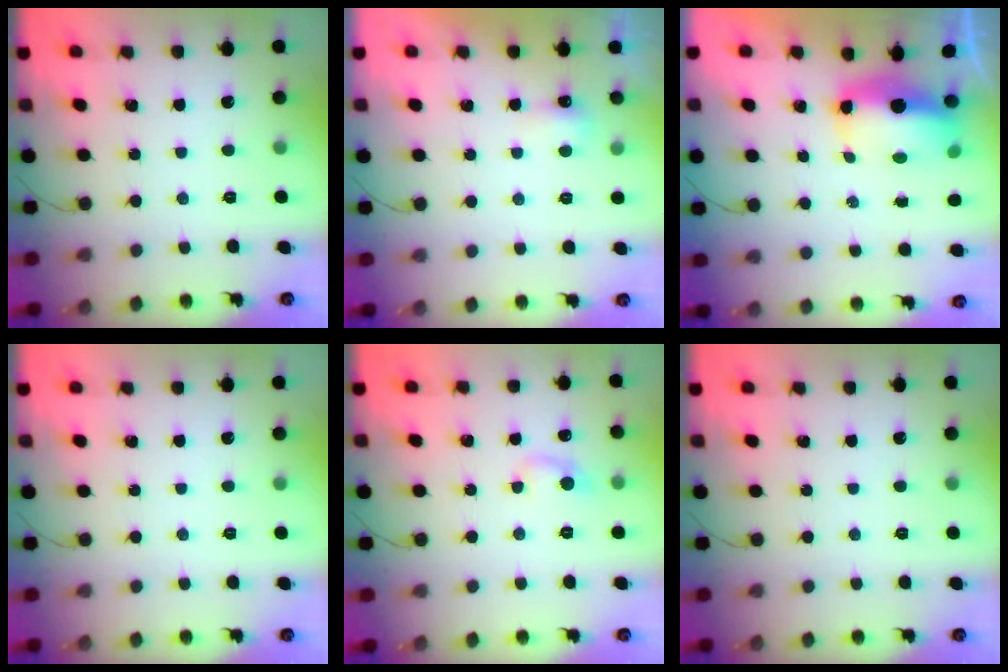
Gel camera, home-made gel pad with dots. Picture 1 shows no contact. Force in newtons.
{"total": 4.2, "press": 4.0, "slide": 1.0}
{"total": 8.5, "press": 8.3, "slide": 1.8}
{"total": 0.0}
{"total": 4.8, "press": 4.5, "slide": 1.5}
{"total": 0.0}